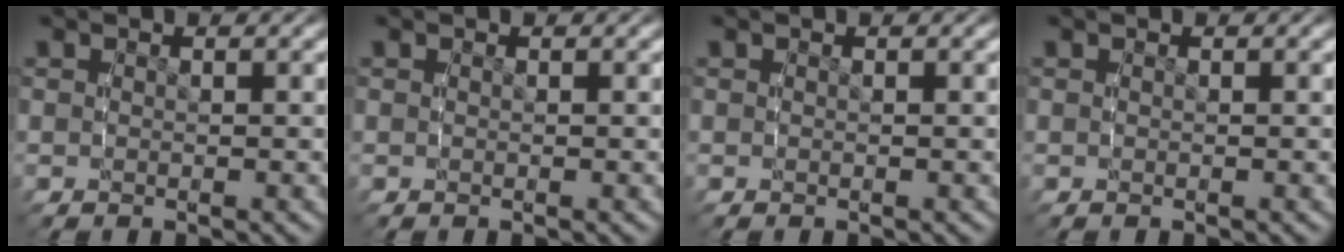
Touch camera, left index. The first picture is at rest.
{"total": 0.0}
{"total": 0.0}
{"total": 0.0}